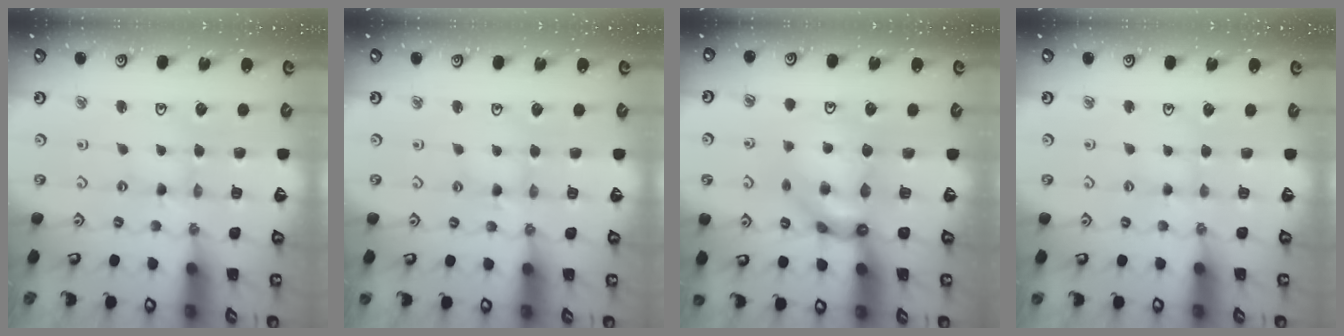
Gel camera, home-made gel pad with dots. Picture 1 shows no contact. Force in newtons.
{"total": 2.3, "press": 2.3, "slide": 0.3}
{"total": 10.6, "press": 10.6, "slide": 1.1}
{"total": 2.8, "press": 2.8, "slide": 0.3}